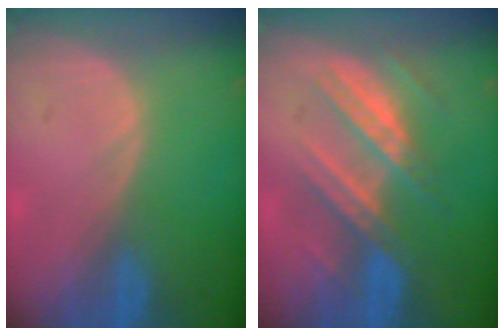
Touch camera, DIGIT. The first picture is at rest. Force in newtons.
{"total": 7.3, "press": 7.3, "slide": 1.0}